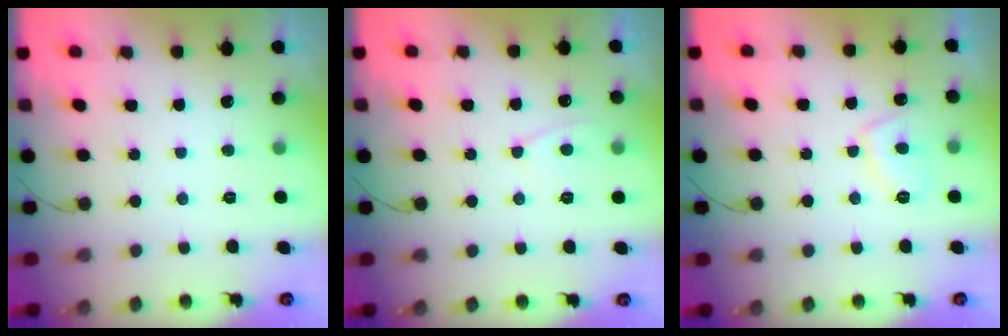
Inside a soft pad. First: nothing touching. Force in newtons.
{"total": 4.0, "press": 4.0, "slide": 0.5}
{"total": 6.1, "press": 6.0, "slide": 1.0}